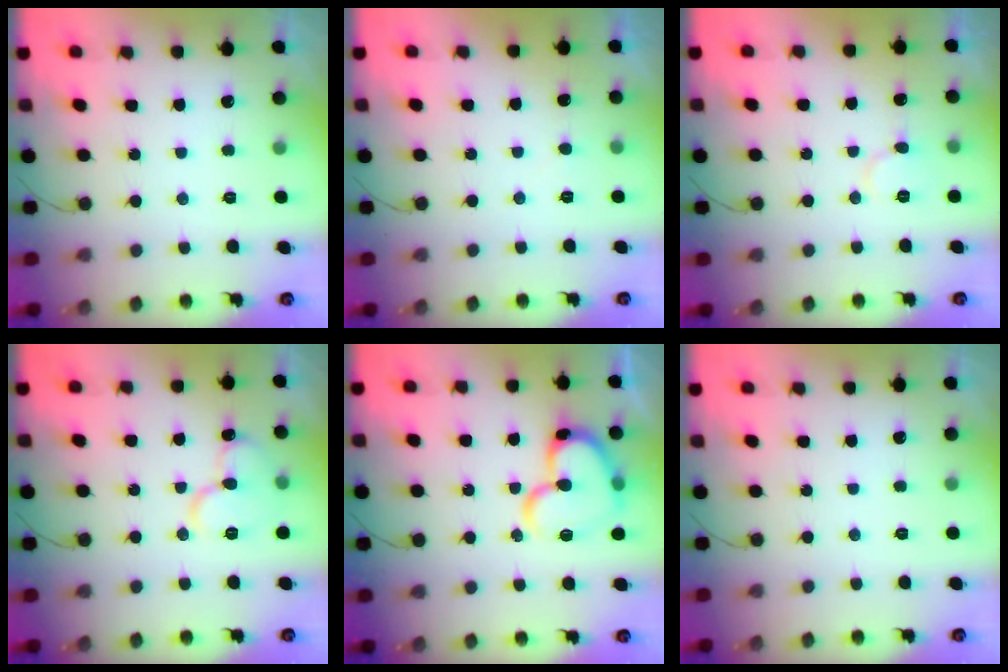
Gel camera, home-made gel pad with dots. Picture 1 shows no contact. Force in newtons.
{"total": 2.6, "press": 2.6, "slide": 0.3}
{"total": 6.0, "press": 6.0, "slide": 0.4}
{"total": 11.3, "press": 11.2, "slide": 1.5}
{"total": 17.8, "press": 17.7, "slide": 2.1}
{"total": 0.0}